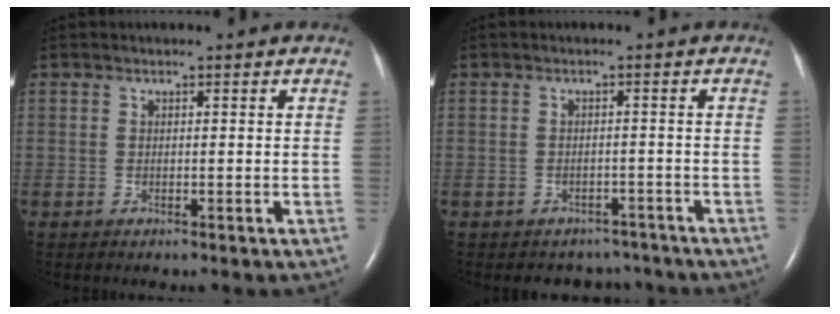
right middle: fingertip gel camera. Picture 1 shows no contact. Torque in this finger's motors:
{"motor_torque": [0.00, 0.00, 0.01, 0.01]}